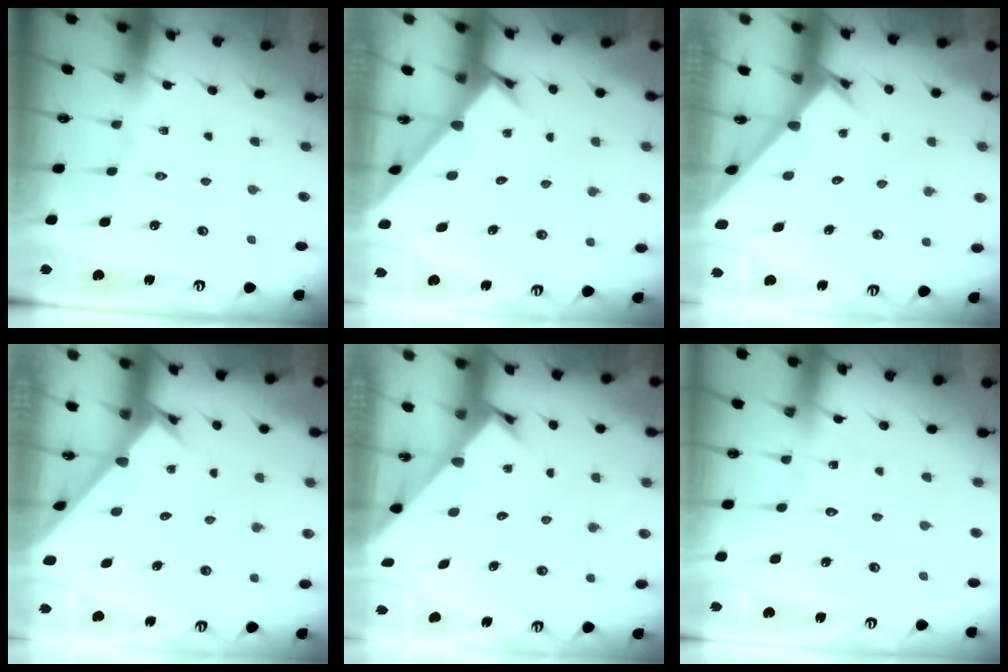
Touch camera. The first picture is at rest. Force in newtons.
{"total": 2.9, "press": 2.9, "slide": 0.2}
{"total": 2.2, "press": 2.2, "slide": 0.1}
{"total": 2.5, "press": 2.5, "slide": 0.2}
{"total": 2.3, "press": 2.3, "slide": 0.2}
{"total": 5.5, "press": 5.5, "slide": 0.4}